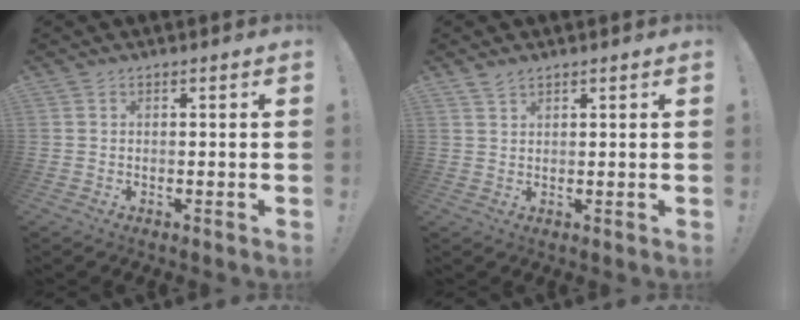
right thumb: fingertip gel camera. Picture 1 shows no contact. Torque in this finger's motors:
{"motor_torque": [-0.02, 0.02, 0.05, -0.05, 0.00]}